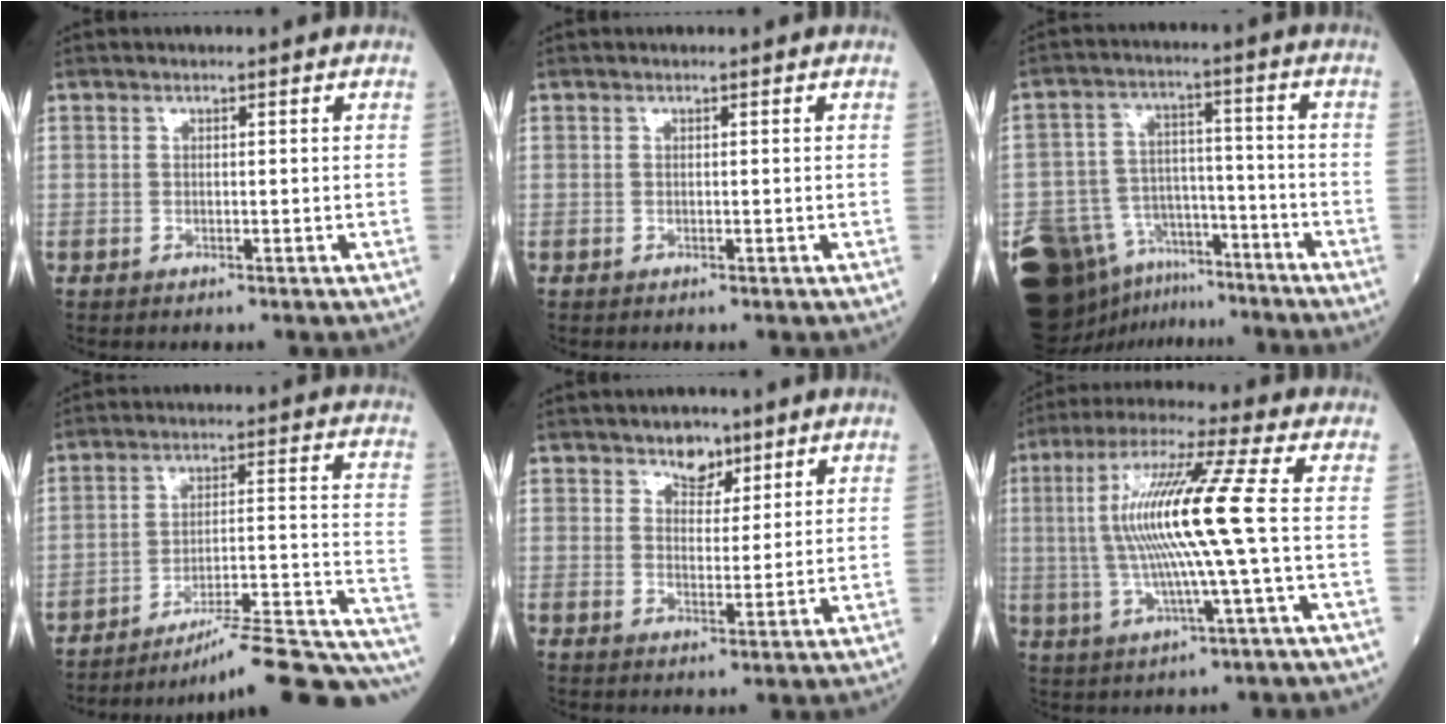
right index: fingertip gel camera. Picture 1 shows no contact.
{"total": 0.0}
{"total": 17.3, "force": [-12.9, 9.6, 6.2], "torque": [-0.122, 0.039, -0.199]}
{"total": 20.0, "force": [-17.4, 0.4, 9.8], "torque": [-0.072, 0.027, -0.246]}
{"total": 4.1, "force": [2.9, 2.3, 1.7], "torque": [-0.020, 0.002, 0.047]}
{"total": 13.9, "force": [0.7, -1.0, 13.8], "torque": [-0.279, 0.011, 0.007]}